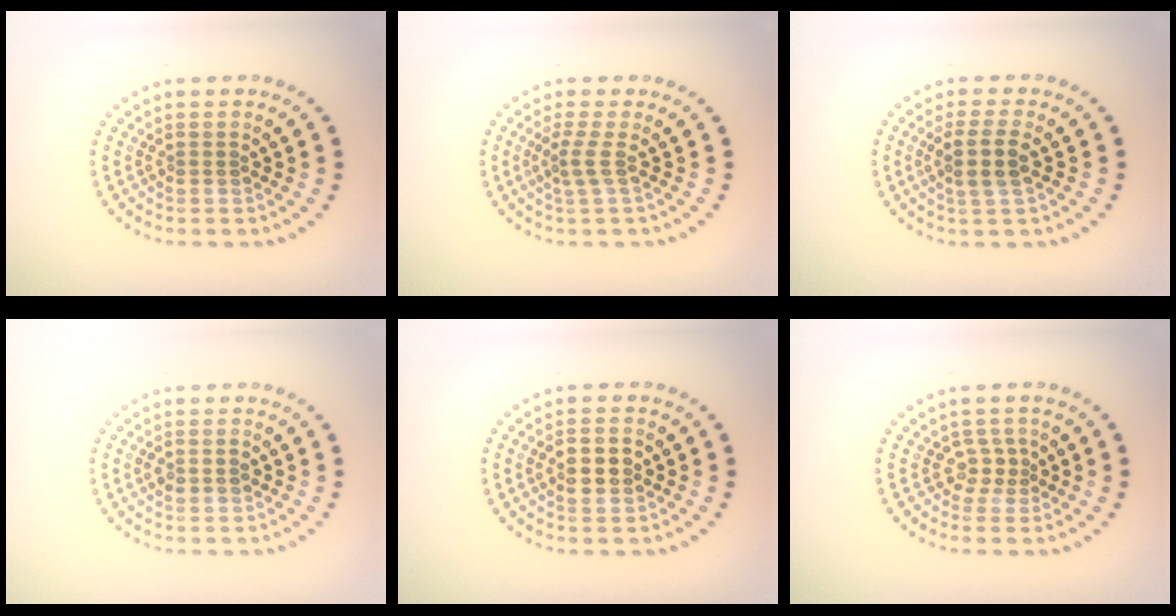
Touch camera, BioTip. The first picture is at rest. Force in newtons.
{"total": 1.9, "press": 1.2, "slide": 1.5}
{"total": 2.8, "press": 2.5, "slide": 1.2}
{"total": 1.2, "press": 1.2, "slide": 0.1}
{"total": 2.9, "press": 2.9, "slide": 0.2}
{"total": 1.7, "press": 1.2, "slide": 1.2}